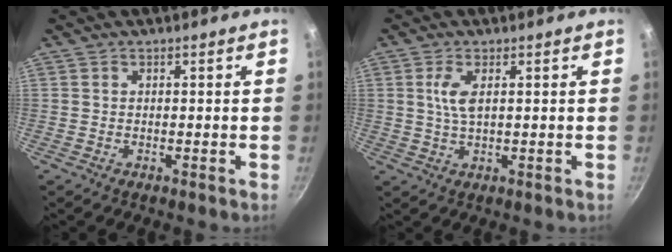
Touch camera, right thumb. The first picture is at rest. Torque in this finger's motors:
{"motor_torque": [0.97, 0.80, 0.83, -0.25, 0.05]}